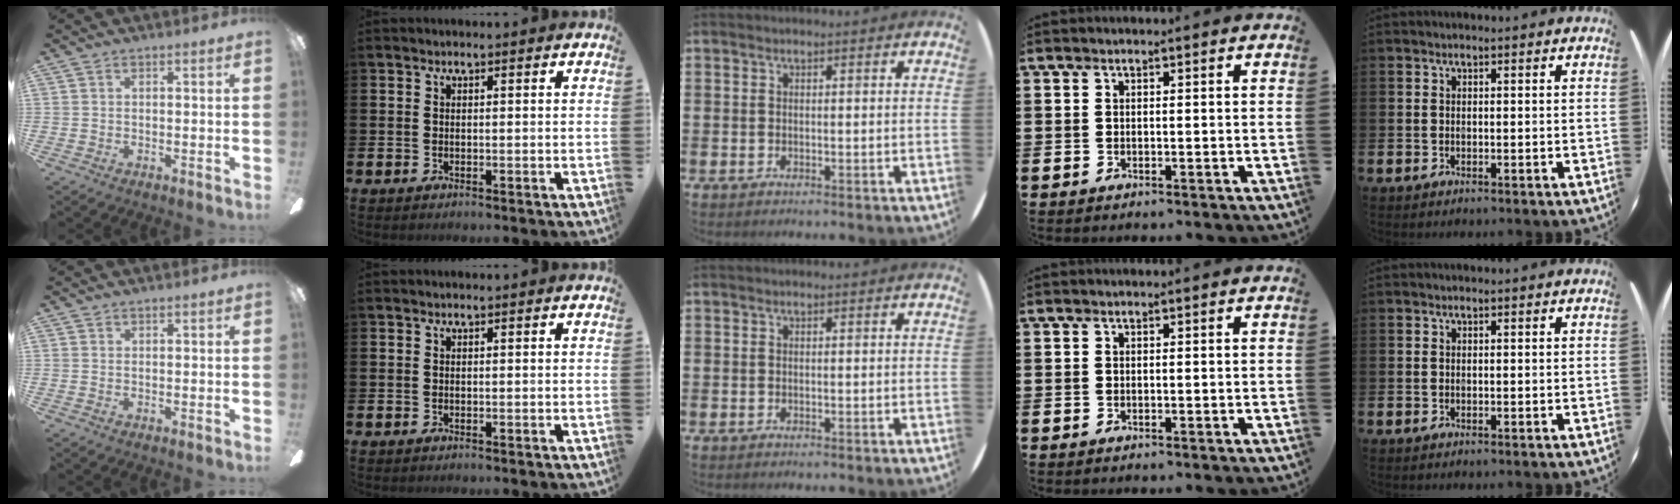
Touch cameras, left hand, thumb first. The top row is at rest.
{}